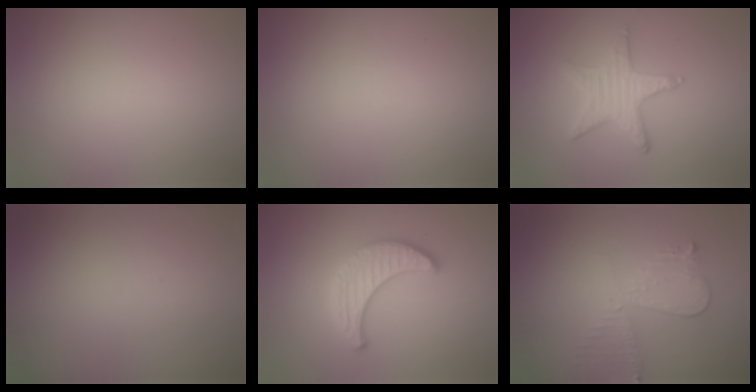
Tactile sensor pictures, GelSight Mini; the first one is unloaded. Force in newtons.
{"total": 0.0}
{"total": 3.0, "press": 2.9, "slide": 0.7}
{"total": 0.0}
{"total": 3.3, "press": 3.3, "slide": 0.4}
{"total": 3.1, "press": 2.7, "slide": 1.6}